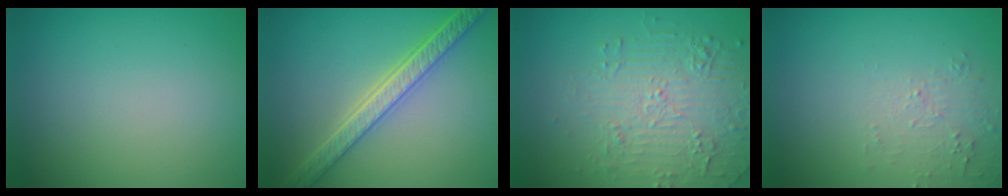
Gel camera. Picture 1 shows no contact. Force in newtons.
{"total": 4.8, "press": 4.1, "slide": 2.4}
{"total": 4.9, "press": 3.9, "slide": 3.0}
{"total": 1.6, "press": 0.4, "slide": 1.6}